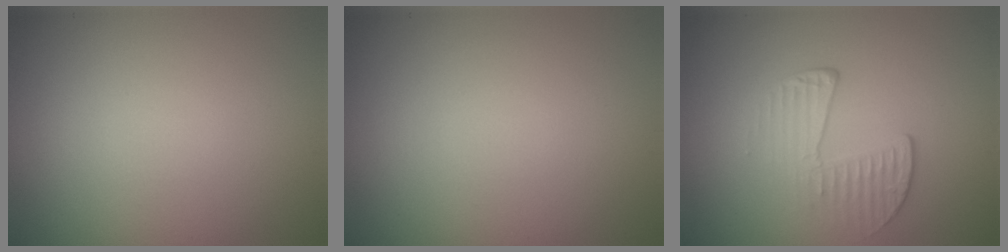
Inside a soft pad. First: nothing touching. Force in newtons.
{"total": 0.0}
{"total": 2.2, "press": 1.3, "slide": 1.8}